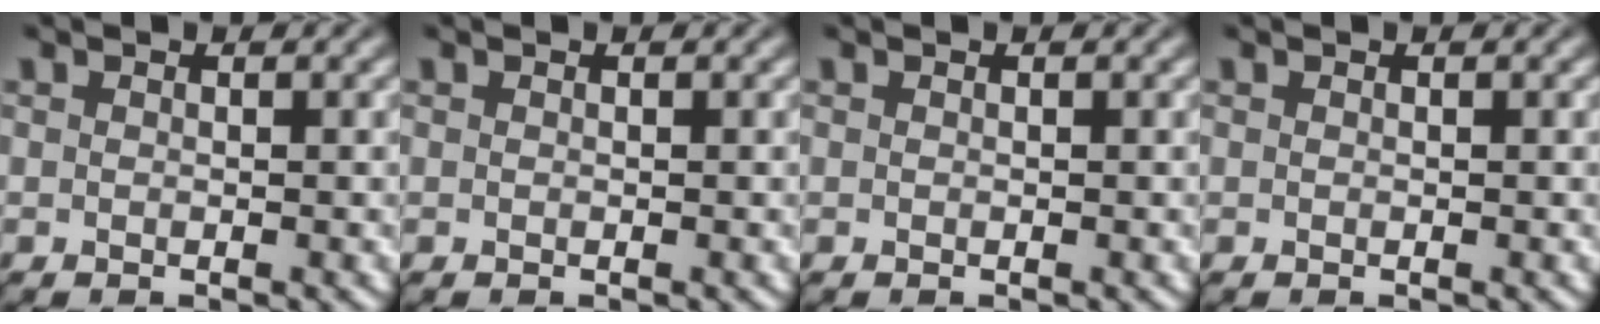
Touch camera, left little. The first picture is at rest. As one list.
[{"total": 0.0}, {"total": 0.0}, {"total": 0.0}]